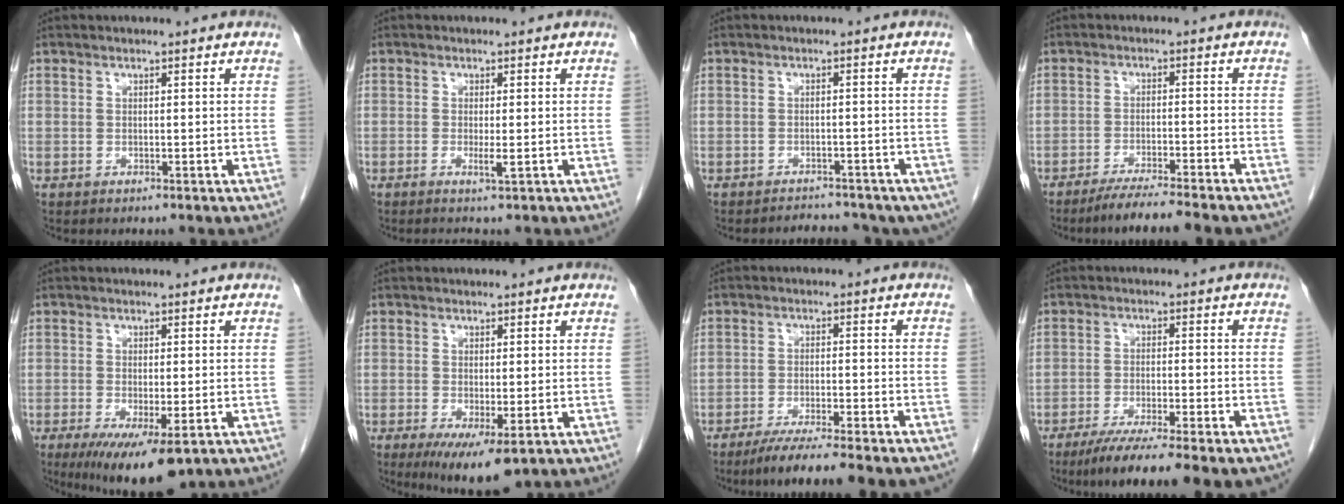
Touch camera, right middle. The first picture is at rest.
{"total": 1.3, "force": [-0.5, -0.2, 1.2], "torque": [-0.026, -0.005, -0.010]}
{"total": 9.5, "force": [-8.2, 3.8, 2.8], "torque": [-0.037, 0.011, -0.086]}
{"total": 11.4, "force": [-9.9, -0.1, 5.8], "torque": [-0.066, -0.022, -0.148]}
{"total": 9.5, "force": [-5.7, 2.4, 7.3], "torque": [-0.113, -0.025, -0.087]}
{"total": 7.4, "force": [-3.8, 1.9, 6.1], "torque": [-0.090, -0.022, -0.053]}
{"total": 13.0, "force": [-11.0, 0.0, 6.8], "torque": [-0.084, -0.026, -0.167]}
{"total": 12.3, "force": [-9.9, 0.2, 7.4], "torque": [-0.107, -0.031, -0.152]}